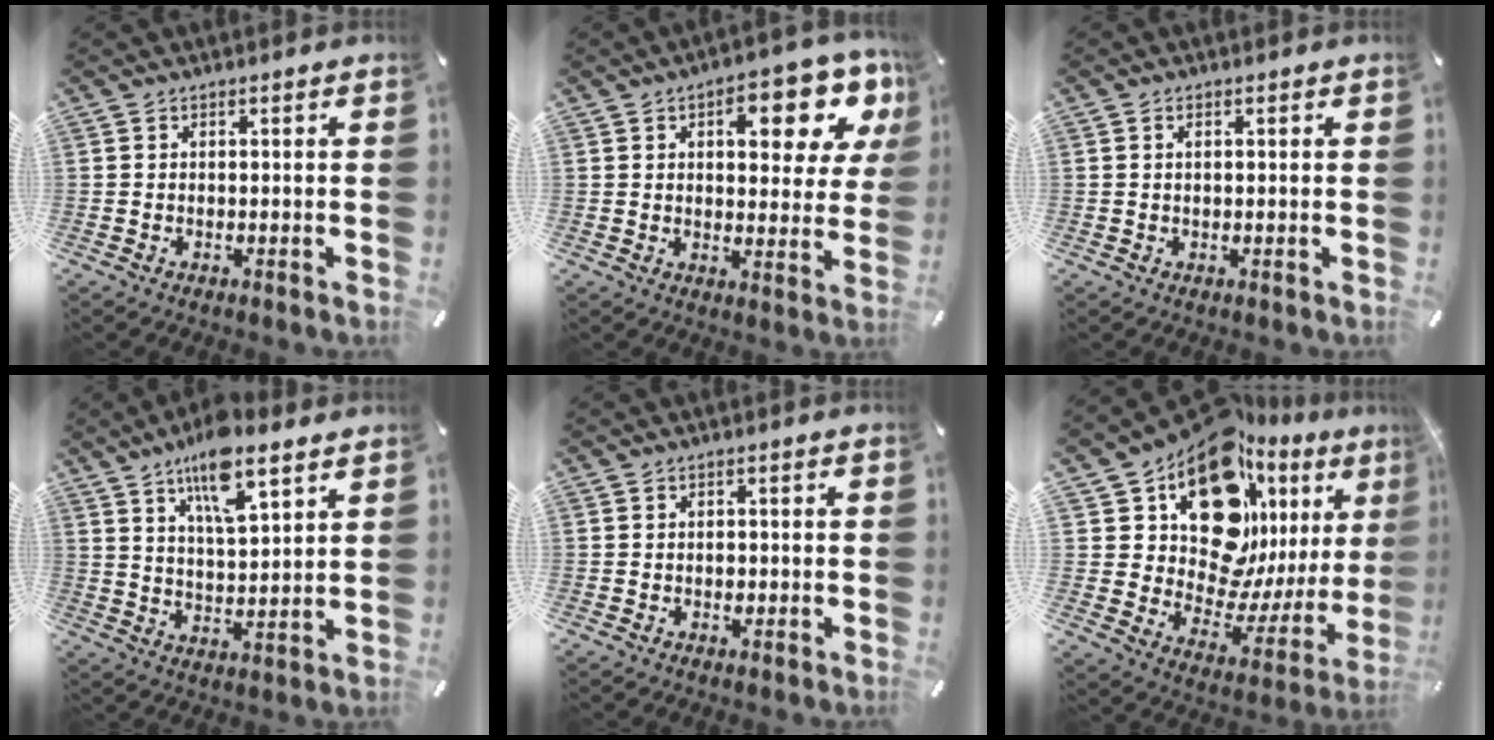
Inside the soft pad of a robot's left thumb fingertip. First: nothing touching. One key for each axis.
{"total": 14.0, "fx": 5.8, "fy": 7.0, "fz": 10.7, "tx": -0.124, "ty": -0.031, "tz": 0.091}
{"total": 1.1, "fx": 0.4, "fy": 0.6, "fz": 0.9, "tx": -0.019, "ty": 0.002, "tz": 0.006}
{"total": 11.8, "fx": 8.4, "fy": 3.5, "fz": 7.5, "tx": -0.133, "ty": -0.031, "tz": 0.147}
{"total": 1.5, "fx": -0.3, "fy": 1.2, "fz": 0.8, "tx": -0.017, "ty": 0.004, "tz": -0.007}
{"total": 21.1, "fx": 12.5, "fy": 12.1, "fz": 11.9, "tx": -0.159, "ty": -0.110, "tz": 0.215}